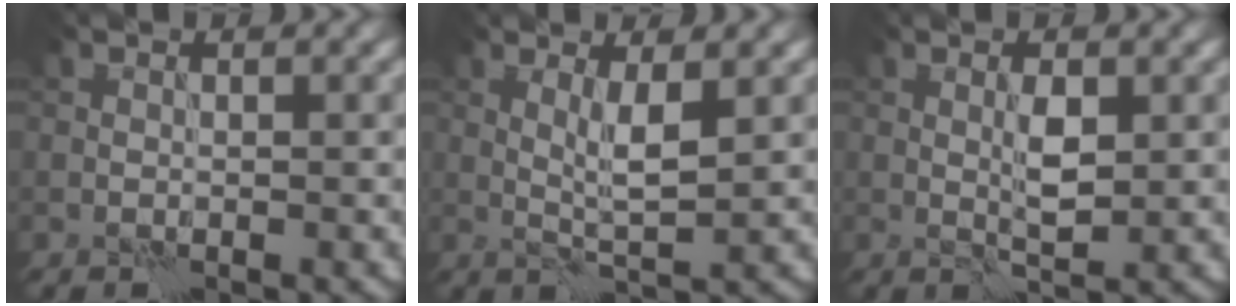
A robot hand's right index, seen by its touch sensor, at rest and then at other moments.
{"total": 2.7, "force": [1.1, 0.2, 2.5], "torque": [-0.047, -0.006, 0.022]}
{"total": 2.3, "force": [0.4, 0.6, 2.2], "torque": [-0.043, -0.001, 0.009]}